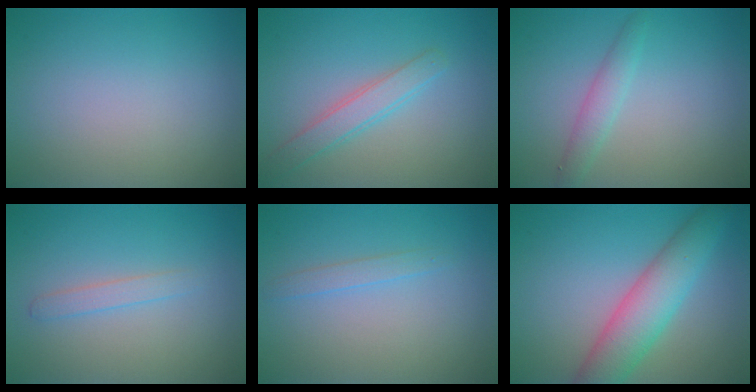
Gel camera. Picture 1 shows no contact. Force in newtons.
{"total": 2.5, "press": 2.5, "slide": 0.1}
{"total": 1.9, "press": 1.9, "slide": 0.1}
{"total": 1.2, "press": 1.2, "slide": 0.1}
{"total": 1.1, "press": 1.1, "slide": 0.2}
{"total": 5.9, "press": 5.9, "slide": 0.3}